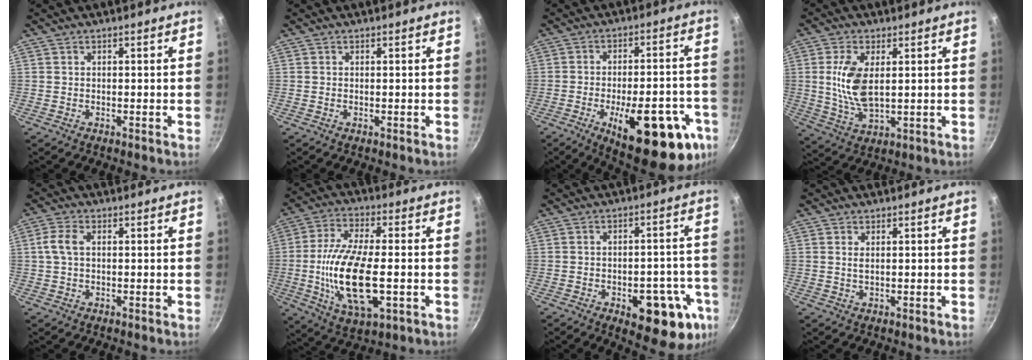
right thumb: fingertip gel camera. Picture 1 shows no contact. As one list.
[{"total": 0.0}, {"total": 22.5, "force": [-9.7, 8.3, 18.5], "torque": [-0.206, 0.035, -0.123]}, {"total": 9.7, "force": [1.4, 4.8, 8.3], "torque": [-0.170, -0.013, 0.035]}, {"total": 4.0, "force": [0.5, 2.4, 3.2], "torque": [-0.081, 0.011, 0.007]}, {"total": 17.6, "force": [-2.5, 7.2, 15.9], "torque": [-0.313, 0.001, -0.040]}, {"total": 14.9, "force": [-6.5, 6.3, 11.8], "torque": [-0.117, 0.038, -0.072]}, {"total": 1.1, "force": [0.3, 0.5, 1.0], "torque": [-0.021, -0.002, 0.010]}]